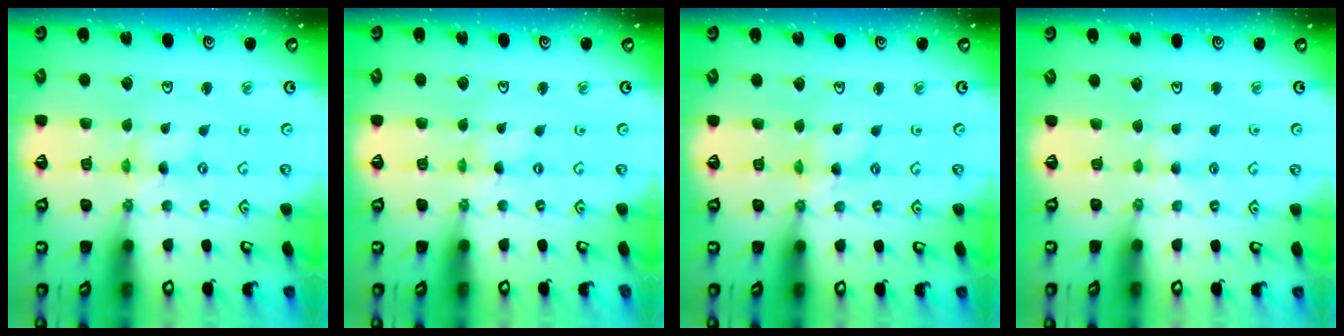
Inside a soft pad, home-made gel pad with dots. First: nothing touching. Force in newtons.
{"total": 0.0}
{"total": 2.6, "press": 2.6, "slide": 0.4}
{"total": 2.3, "press": 2.3, "slide": 0.4}